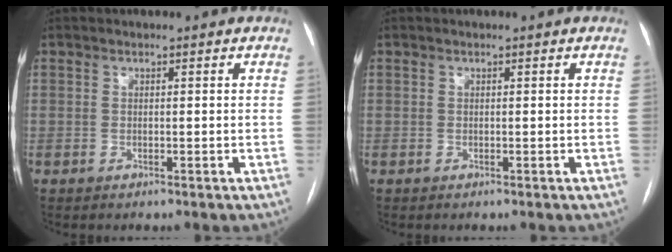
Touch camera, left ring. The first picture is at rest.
{"total": 0.0}